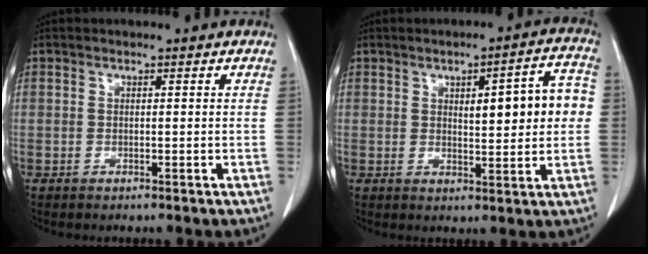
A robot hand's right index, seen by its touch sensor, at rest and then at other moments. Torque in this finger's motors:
{"motor_torque": [0.45, 0.23, 0.17, 0.07]}